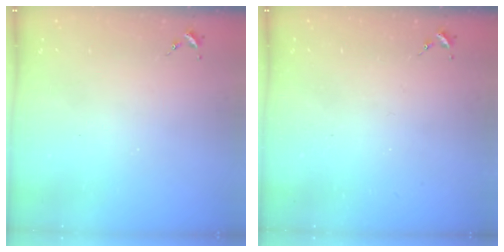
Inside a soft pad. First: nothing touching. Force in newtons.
{"total": 0.0}